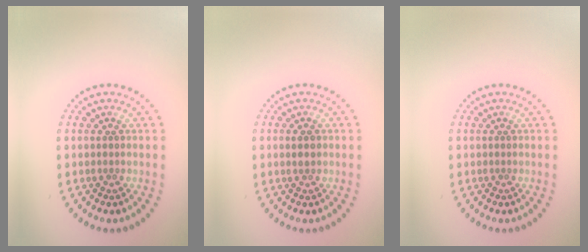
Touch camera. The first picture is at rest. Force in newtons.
{"total": 1.2, "press": 1.1, "slide": 0.3}
{"total": 0.0}